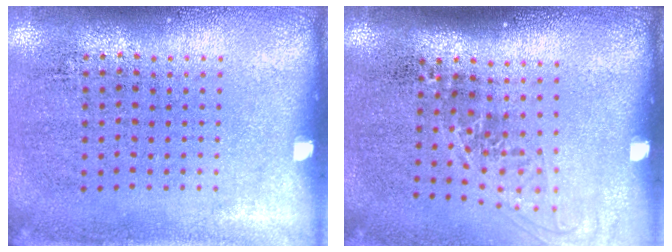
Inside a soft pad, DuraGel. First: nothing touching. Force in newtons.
{"total": 1.4, "press": 1.1, "slide": 0.9}